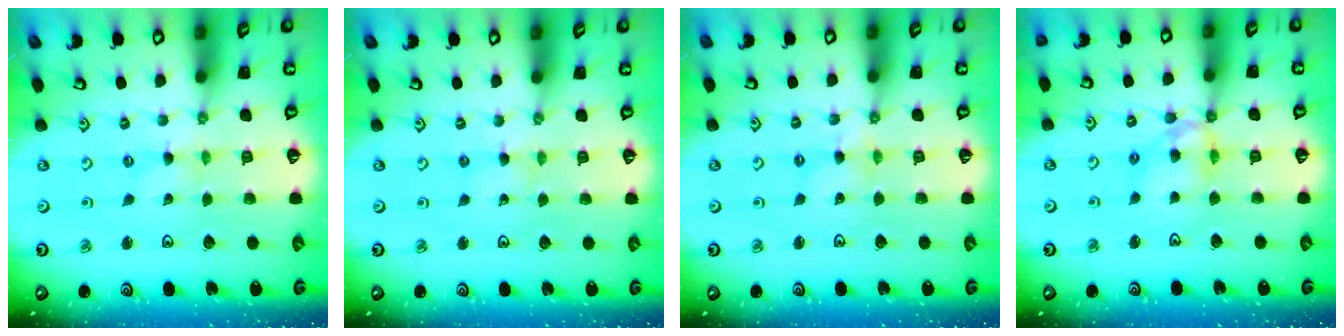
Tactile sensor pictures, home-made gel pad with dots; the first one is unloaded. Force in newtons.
{"total": 1.9, "press": 1.9, "slide": 0.2}
{"total": 3.0, "press": 3.0, "slide": 0.3}
{"total": 11.3, "press": 11.3, "slide": 1.0}